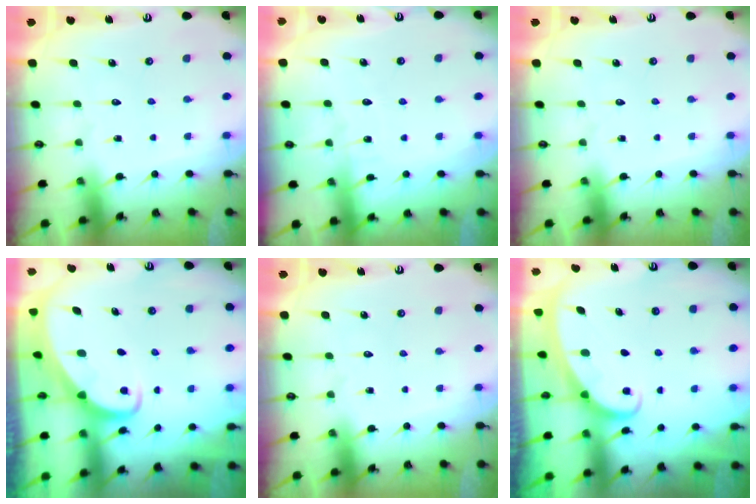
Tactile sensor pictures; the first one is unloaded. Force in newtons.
{"total": 2.3, "press": 2.3, "slide": 0.2}
{"total": 0.0}
{"total": 2.5, "press": 2.5, "slide": 0.2}
{"total": 0.0}
{"total": 2.2, "press": 2.2, "slide": 0.1}